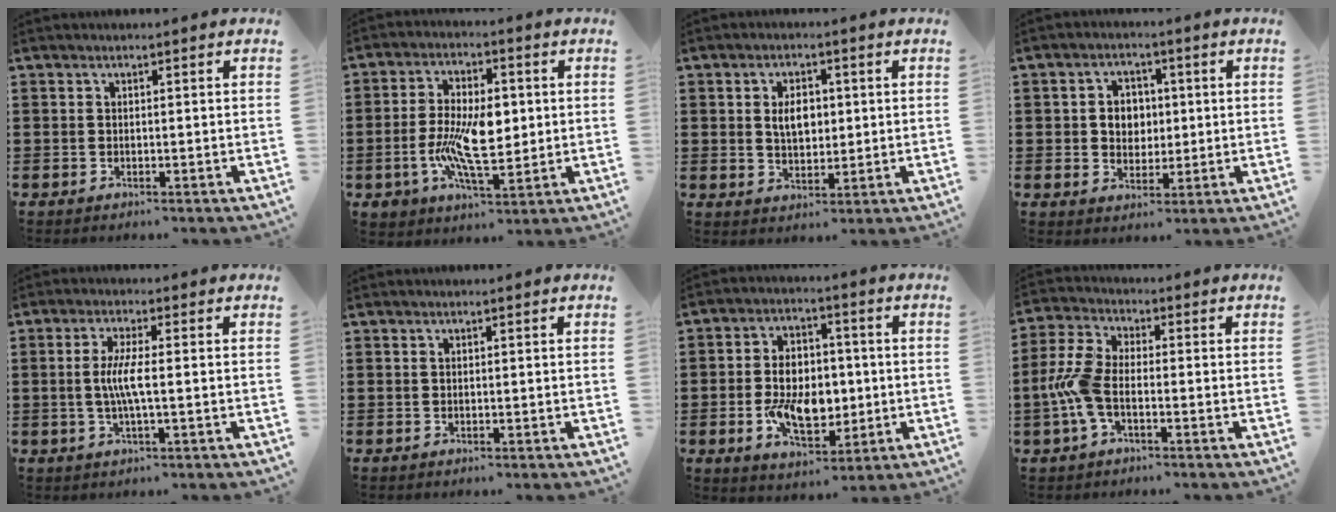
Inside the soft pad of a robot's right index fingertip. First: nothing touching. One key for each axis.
{"total": 10.7, "fx": -0.7, "fy": 5.3, "fz": 9.3, "tx": -0.186, "ty": 0.001, "tz": -0.016}
{"total": 4.4, "fx": 0.6, "fy": 2.8, "fz": 3.4, "tx": -0.056, "ty": 0.005, "tz": 0.005}
{"total": 4.4, "fx": 0.3, "fy": 4.0, "fz": 1.9, "tx": -0.045, "ty": 0.011, "tz": 0.000}
{"total": 4.5, "fx": -0.3, "fy": 0.3, "fz": 4.5, "tx": -0.095, "ty": -0.009, "tz": -0.013}
{"total": 0.0}
{"total": 9.2, "fx": -1.1, "fy": 5.7, "fz": 7.2, "tx": -0.136, "ty": 0.003, "tz": -0.024}
{"total": 7.2, "fx": -1.6, "fy": 3.4, "fz": 6.1, "tx": -0.155, "ty": -0.007, "tz": -0.037}